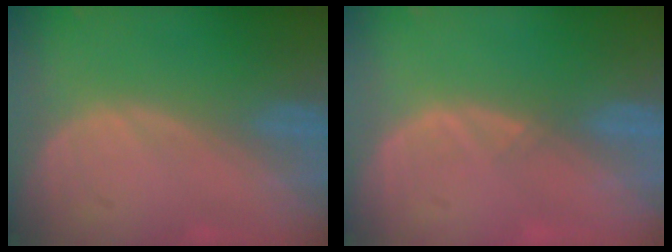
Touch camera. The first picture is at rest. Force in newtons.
{"total": 0.7, "press": 0.5, "slide": 0.4}